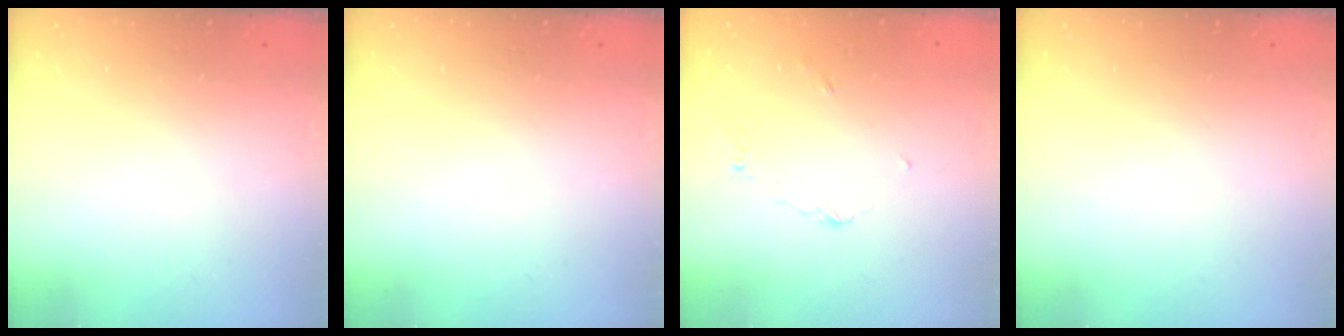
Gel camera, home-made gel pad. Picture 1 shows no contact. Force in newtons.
{"total": 0.0}
{"total": 2.9, "press": 2.9, "slide": 0.3}
{"total": 0.0}